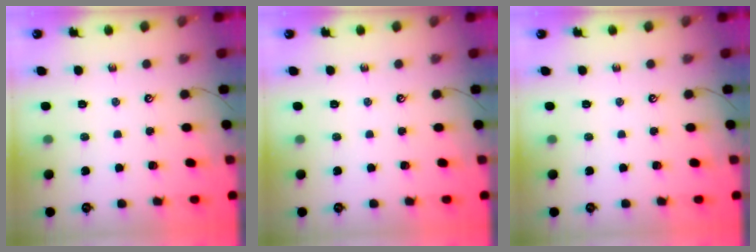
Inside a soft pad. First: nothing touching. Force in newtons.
{"total": 0.0}
{"total": 0.0}